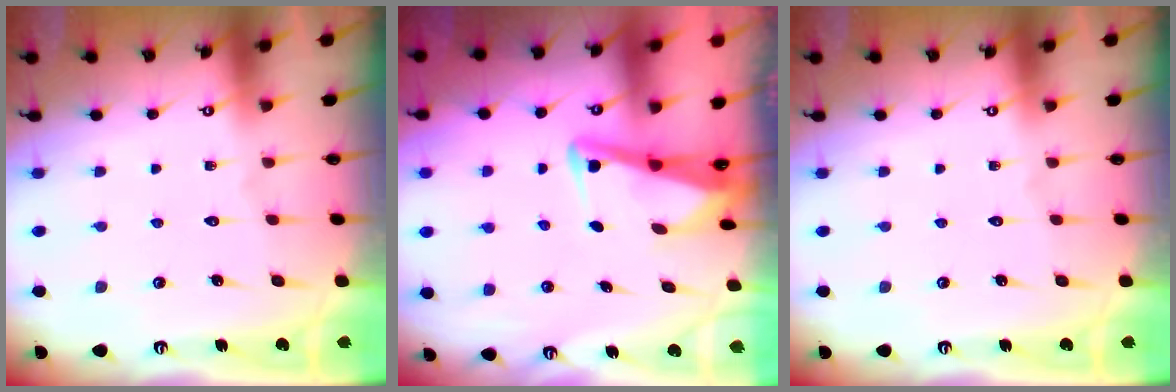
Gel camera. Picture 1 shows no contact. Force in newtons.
{"total": 3.5, "press": 3.4, "slide": 0.8}
{"total": 0.0}